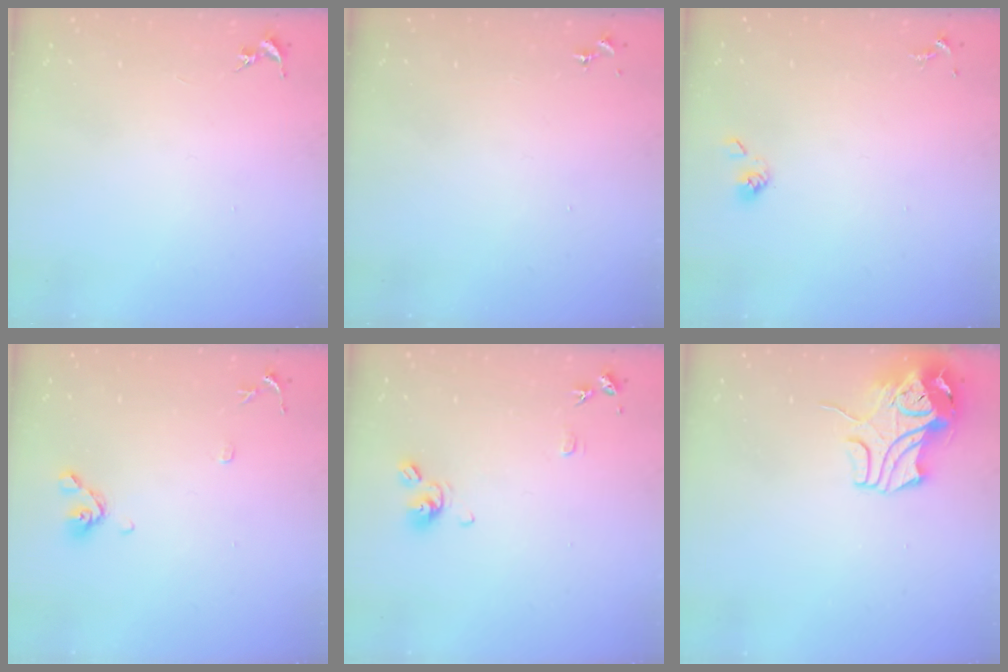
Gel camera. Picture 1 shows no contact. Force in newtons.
{"total": 0.0}
{"total": 4.2, "press": 4.0, "slide": 1.1}
{"total": 8.3, "press": 8.0, "slide": 2.1}
{"total": 9.4, "press": 9.4, "slide": 0.9}
{"total": 10.8, "press": 10.6, "slide": 1.6}